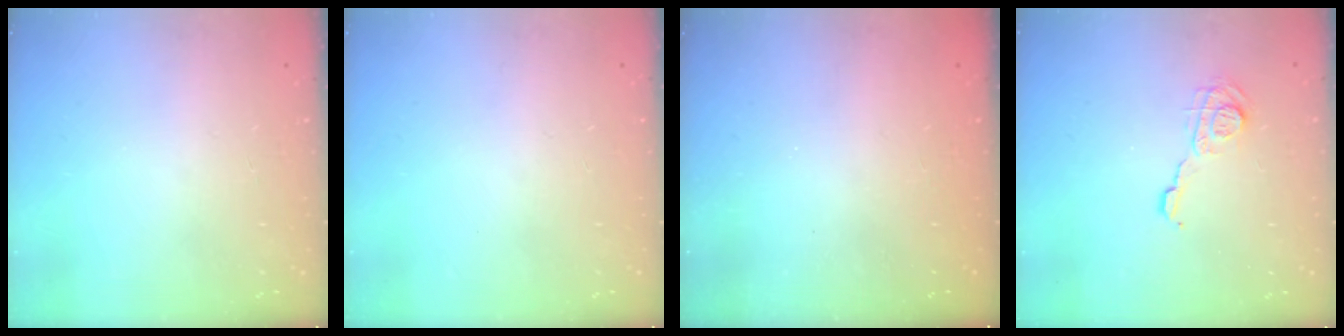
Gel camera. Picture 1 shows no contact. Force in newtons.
{"total": 0.0}
{"total": 2.4, "press": 2.3, "slide": 0.8}
{"total": 8.3, "press": 8.3, "slide": 0.0}